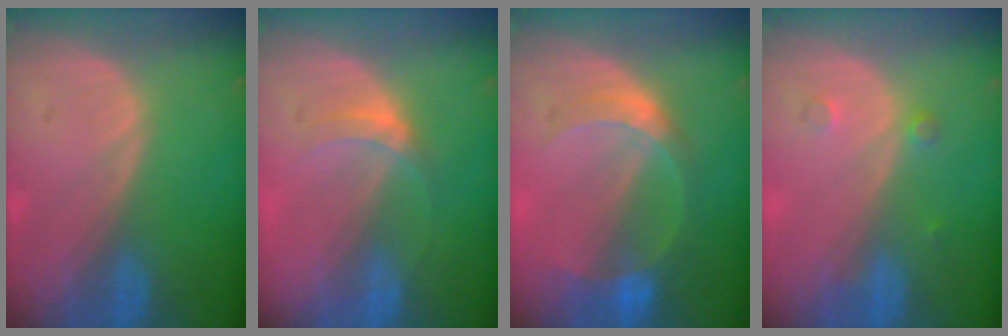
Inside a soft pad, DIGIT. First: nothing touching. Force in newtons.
{"total": 3.2, "press": 2.8, "slide": 1.6}
{"total": 6.7, "press": 5.9, "slide": 3.2}
{"total": 1.5, "press": 1.5, "slide": 0.1}